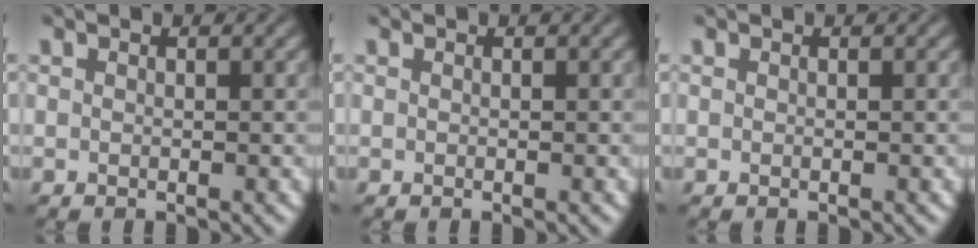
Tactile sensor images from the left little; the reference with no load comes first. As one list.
[{"total": 0.0}, {"total": 0.0}]